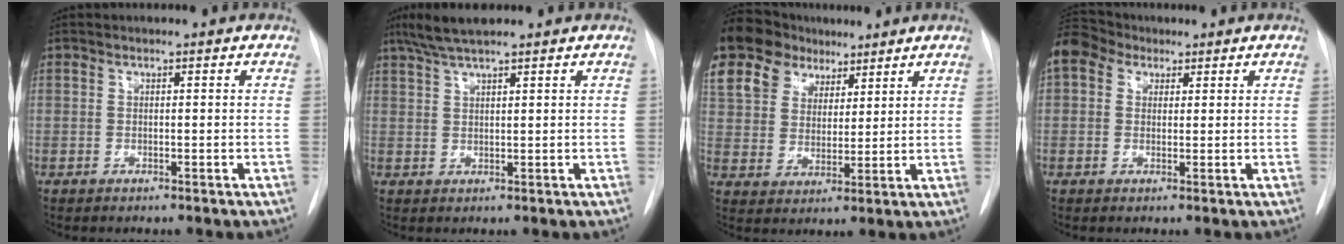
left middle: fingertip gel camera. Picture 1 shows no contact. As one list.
[{"total": 5.1, "force": [4.1, 0.3, 3.1], "torque": [-0.067, 0.015, 0.079]}, {"total": 20.0, "force": [12.8, 13.3, 7.7], "torque": [-0.215, 0.073, 0.243]}, {"total": 7.9, "force": [4.7, 5.5, 3.1], "torque": [-0.073, 0.046, 0.090]}]